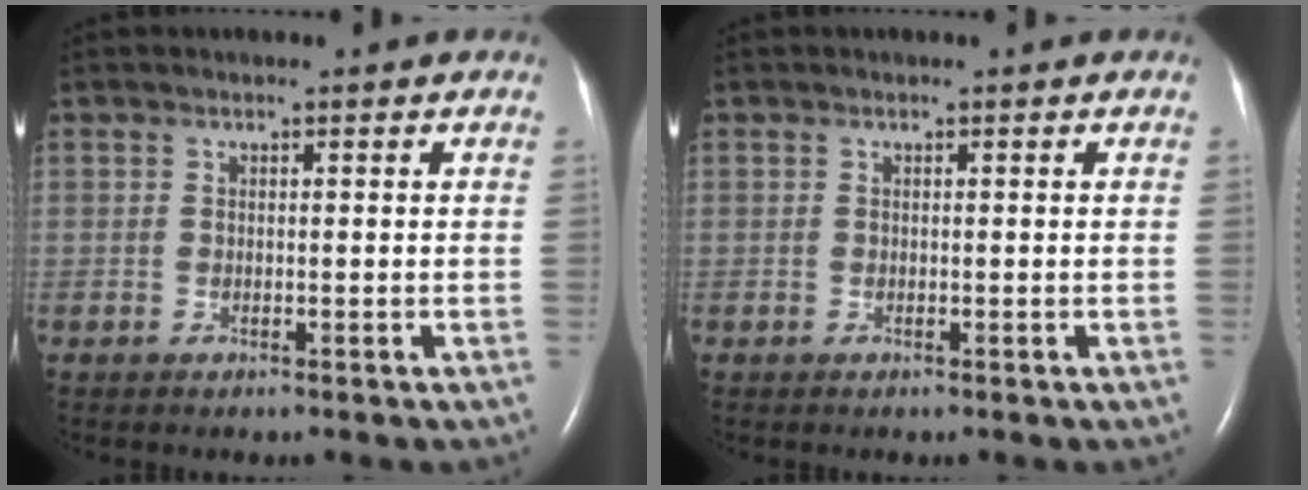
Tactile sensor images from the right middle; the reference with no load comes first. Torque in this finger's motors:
{"motor_torque": [-0.04, 0.08, 0.00, 0.00]}